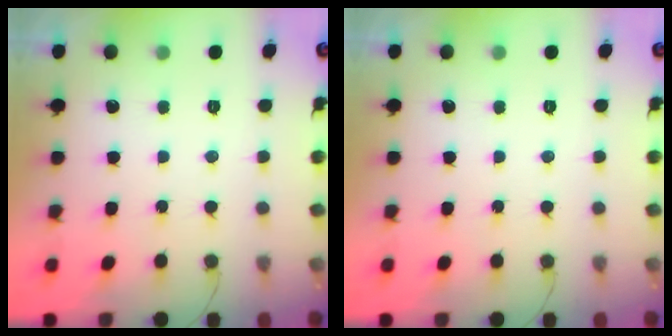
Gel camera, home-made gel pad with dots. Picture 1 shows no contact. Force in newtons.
{"total": 0.0}